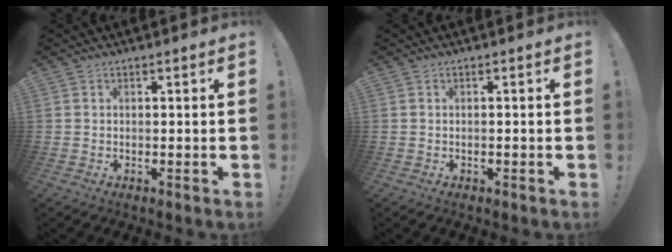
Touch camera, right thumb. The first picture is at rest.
{"total": 0.7, "force": [-0.7, -0.2, 0.1], "torque": [-0.008, 0.001, -0.011]}